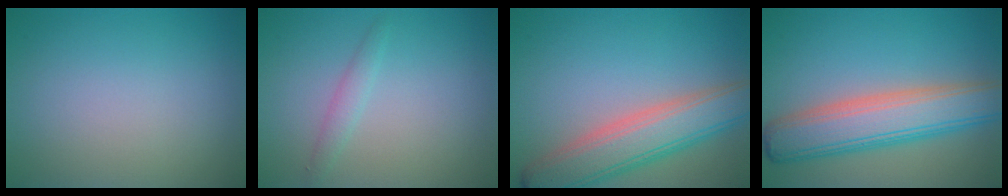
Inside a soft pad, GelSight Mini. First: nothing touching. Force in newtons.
{"total": 1.3, "press": 1.2, "slide": 0.0}
{"total": 6.8, "press": 6.7, "slide": 0.5}
{"total": 7.7, "press": 7.7, "slide": 0.4}